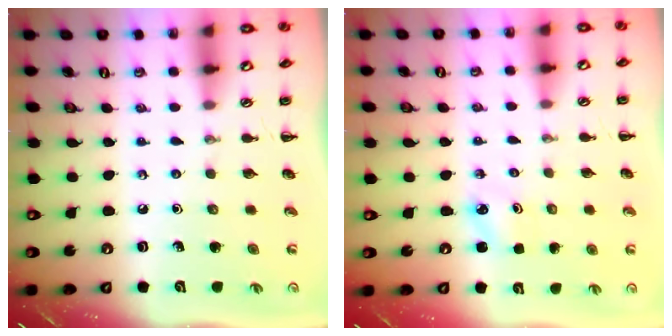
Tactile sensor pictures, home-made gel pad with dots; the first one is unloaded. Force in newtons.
{"total": 1.9, "press": 1.8, "slide": 0.5}